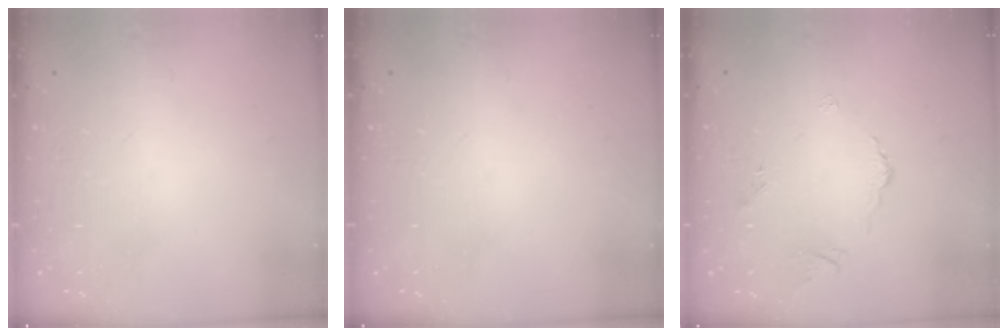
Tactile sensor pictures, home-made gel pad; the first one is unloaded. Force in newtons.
{"total": 0.0}
{"total": 3.1, "press": 3.0, "slide": 0.6}